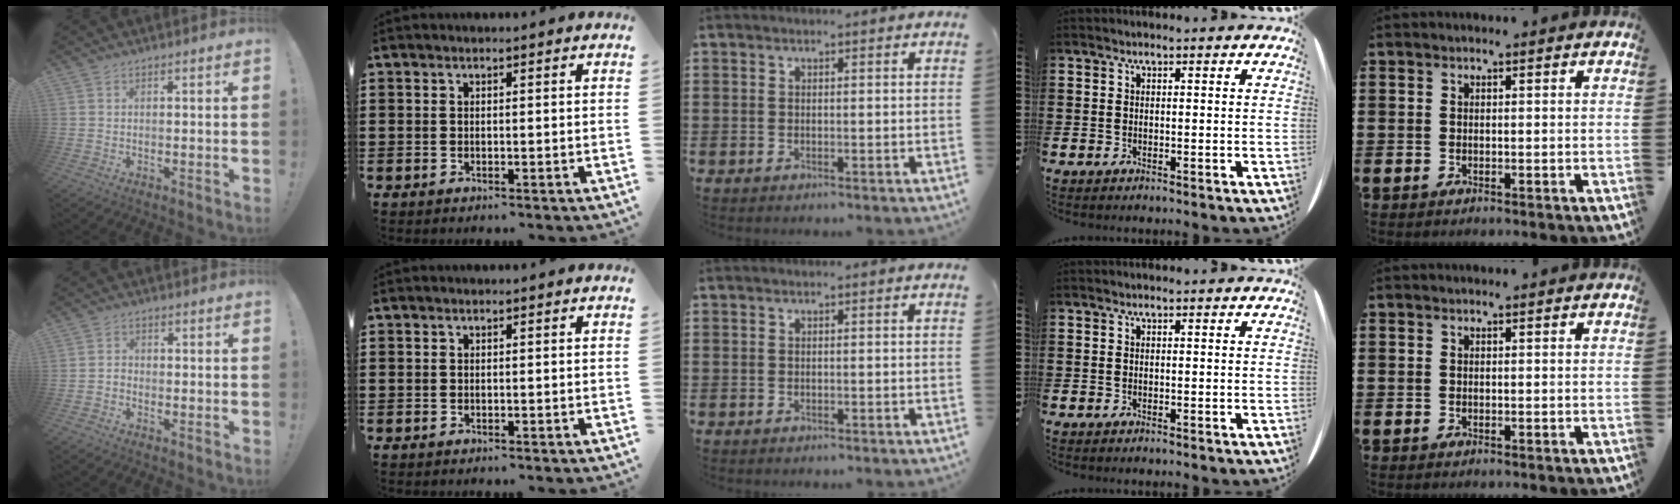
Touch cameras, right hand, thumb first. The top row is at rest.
{"thumb": {"total": 1.9, "force": [-1.3, 1.2, 0.6], "torque": [-0.015, 0.011, -0.023]}}